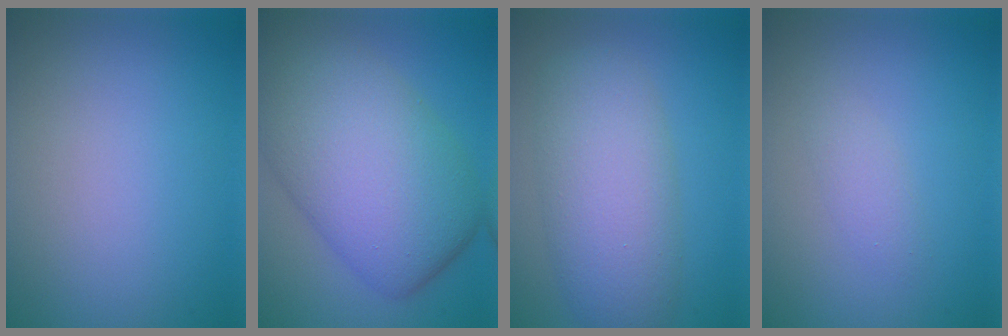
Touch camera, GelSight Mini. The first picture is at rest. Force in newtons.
{"total": 12.5, "press": 12.5, "slide": 0.4}
{"total": 6.8, "press": 6.8, "slide": 0.3}
{"total": 1.3, "press": 1.2, "slide": 0.1}